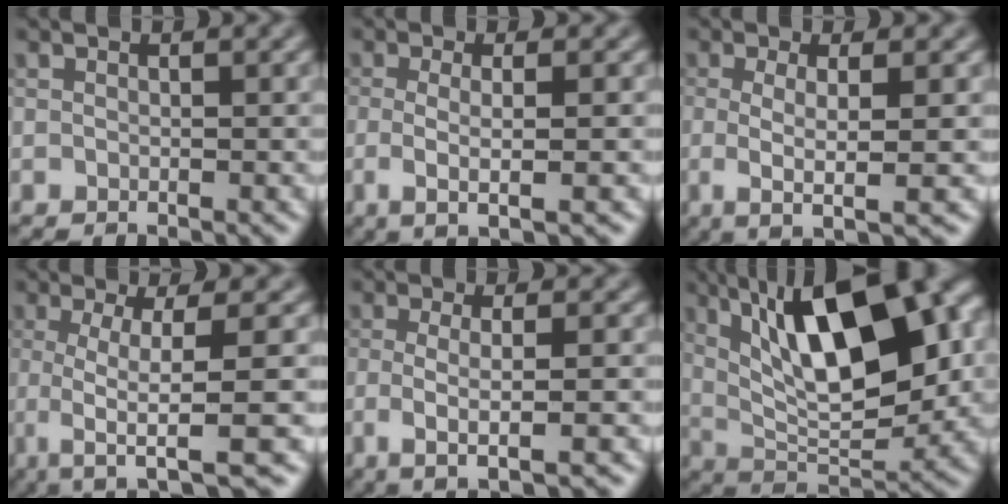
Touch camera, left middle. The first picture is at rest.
{"total": 3.3, "force": [-0.9, 0.7, 3.1], "torque": [-0.055, -0.005, -0.011]}
{"total": 4.1, "force": [-1.0, 0.8, 3.9], "torque": [-0.071, -0.004, -0.016]}
{"total": 7.3, "force": [-2.2, 1.5, 6.8], "torque": [-0.091, -0.011, -0.037]}
{"total": 3.7, "force": [-1.1, 0.8, 3.5], "torque": [-0.061, -0.007, -0.015]}
{"total": 13.9, "force": [3.6, 5.0, 12.4], "torque": [-0.180, 0.014, 0.053]}